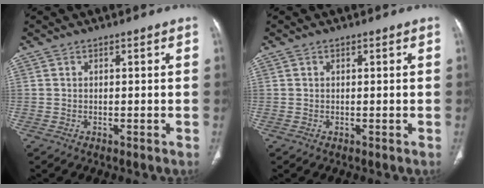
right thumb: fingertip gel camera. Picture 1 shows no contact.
{"total": 0.0}